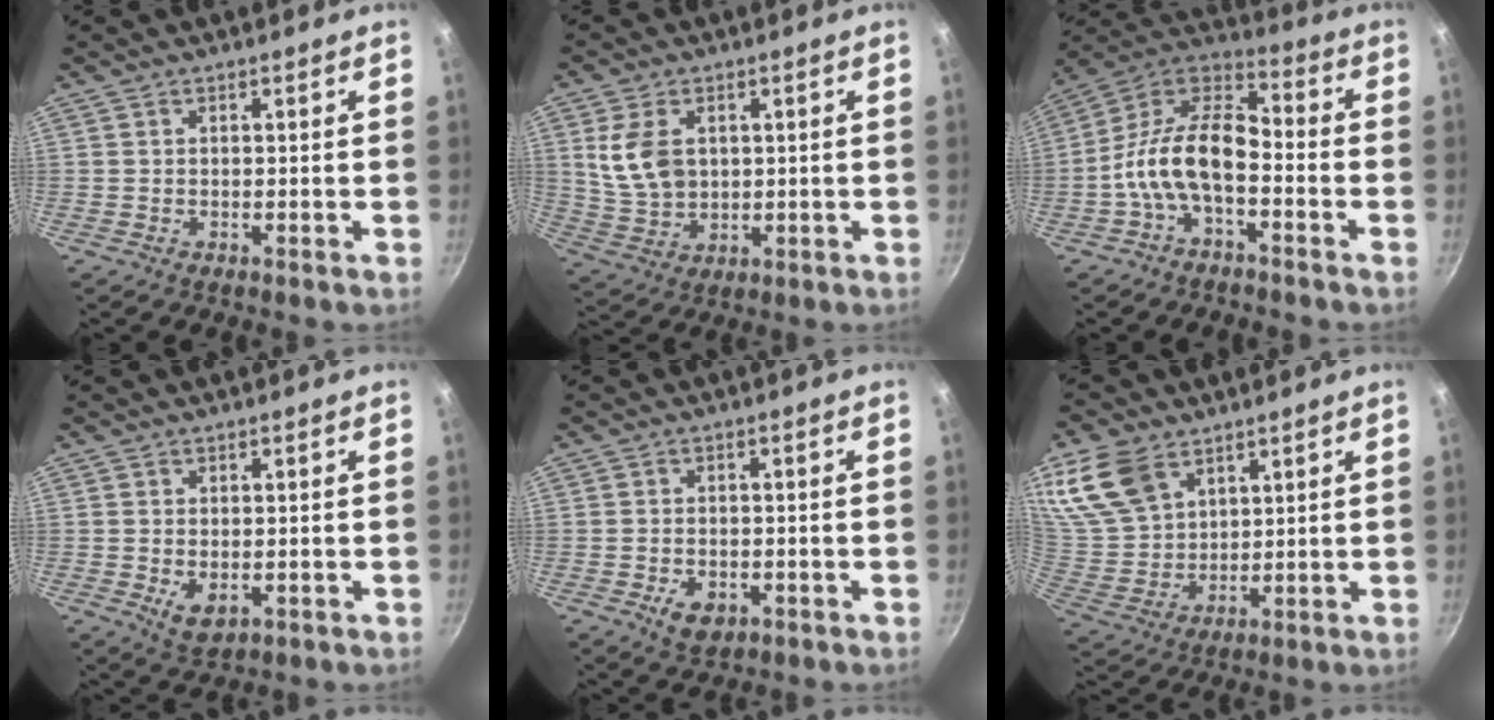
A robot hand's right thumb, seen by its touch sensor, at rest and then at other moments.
{"total": 9.3, "force": [2.0, 6.5, 6.3], "torque": [-0.110, -0.014, 0.048]}
{"total": 13.7, "force": [-4.2, 6.9, 11.0], "torque": [-0.198, 0.056, -0.100]}
{"total": 4.4, "force": [-0.7, 2.7, 3.3], "torque": [-0.054, -0.013, -0.004]}
{"total": 4.8, "force": [-1.8, 3.2, 3.1], "torque": [-0.046, 0.006, -0.022]}
{"total": 14.6, "force": [8.2, 9.6, 7.5], "torque": [-0.146, -0.020, 0.177]}